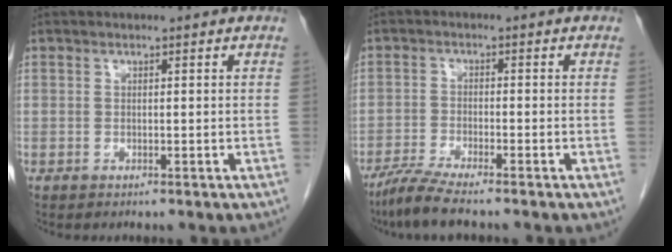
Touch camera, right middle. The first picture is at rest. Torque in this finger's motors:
{"motor_torque": [0.91, -0.75, 0.14, 0.07]}